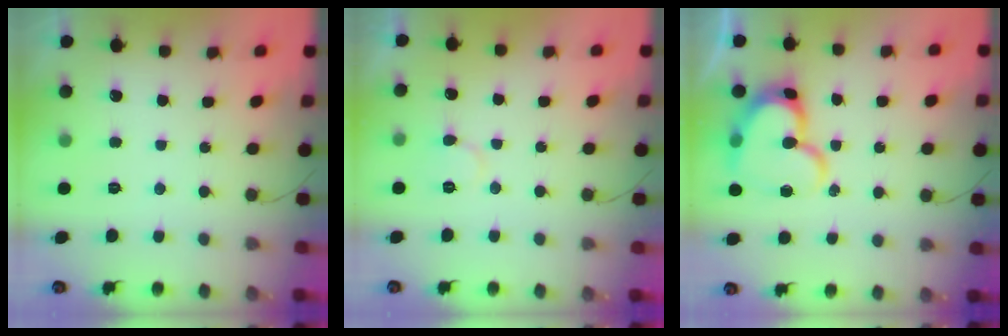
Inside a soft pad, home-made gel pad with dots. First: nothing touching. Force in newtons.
{"total": 6.4, "press": 6.4, "slide": 0.2}
{"total": 16.8, "press": 16.7, "slide": 1.9}